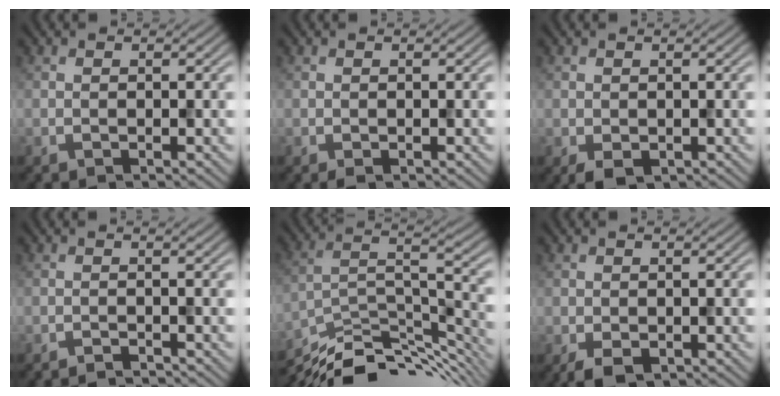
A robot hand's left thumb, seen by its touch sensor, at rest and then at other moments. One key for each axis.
{"total": 0.7, "fx": -0.4, "fy": 0.4, "fz": 0.5, "tx": -0.011, "ty": -0.003, "tz": -0.007}
{"total": 2.0, "fx": -0.8, "fy": 1.4, "fz": 1.2, "tx": -0.030, "ty": -0.011, "tz": -0.014}
{"total": 1.4, "fx": -1.1, "fy": 0.1, "fz": 0.8, "tx": -0.004, "ty": -0.002, "tz": -0.023}
{"total": 12.7, "fx": -10.7, "fy": 2.8, "fz": 6.3, "tx": -0.114, "ty": 0.006, "tz": -0.183}
{"total": 2.5, "fx": -1.2, "fy": 1.7, "fz": 1.5, "tx": -0.037, "ty": -0.013, "tz": -0.023}